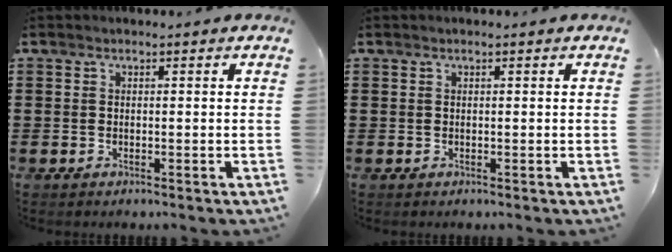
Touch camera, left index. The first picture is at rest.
{"total": 0.0}